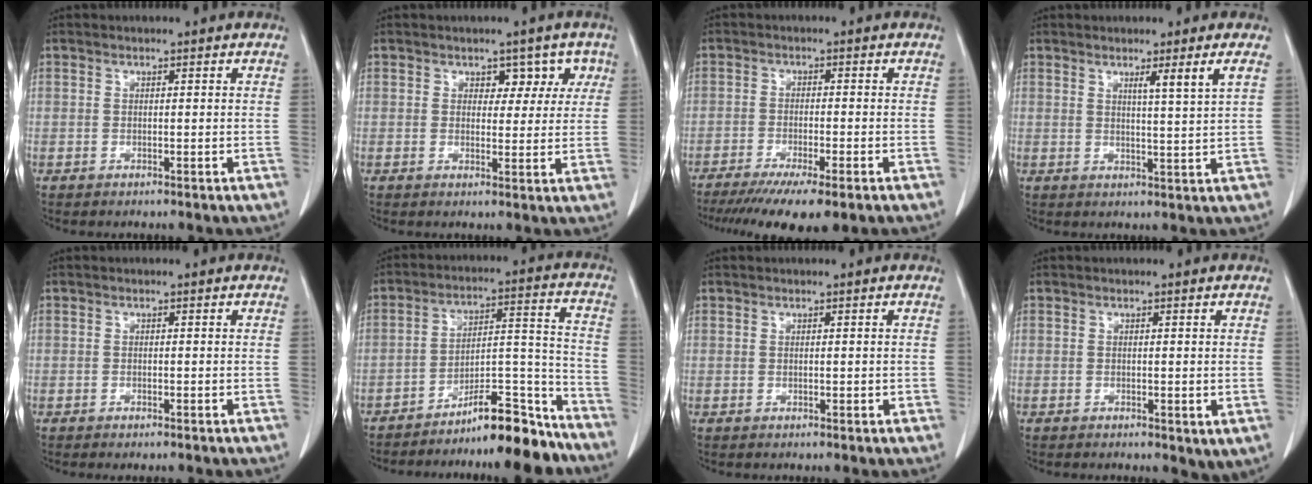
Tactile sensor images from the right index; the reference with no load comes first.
{"total": 4.0, "force": [1.8, 3.0, 2.0], "torque": [0.000, 0.010, 0.021]}
{"total": 10.5, "force": [-7.6, 1.7, 7.0], "torque": [-0.103, -0.020, -0.120]}
{"total": 3.6, "force": [1.9, -1.3, 2.8], "torque": [-0.047, -0.015, 0.036]}
{"total": 0.6, "force": [-0.5, 0.1, 0.4], "torque": [-0.010, -0.002, -0.007]}
{"total": 12.8, "force": [-11.2, 1.7, 5.9], "torque": [-0.065, 0.044, -0.183]}
{"total": 0.6, "force": [0.1, 0.3, 0.5], "torque": [-0.008, -0.002, 0.004]}
{"total": 2.2, "force": [-0.3, 1.2, 1.9], "torque": [-0.028, -0.006, -0.001]}